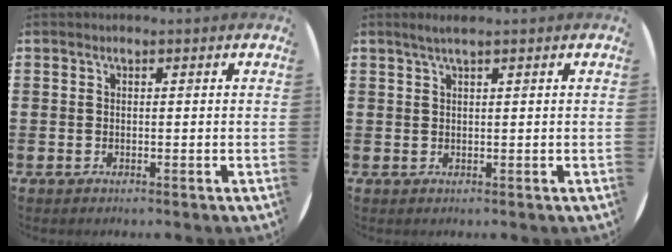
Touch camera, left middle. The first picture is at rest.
{"total": 1.7, "force": [1.1, 0.0, 1.3], "torque": [-0.025, 0.003, 0.018]}